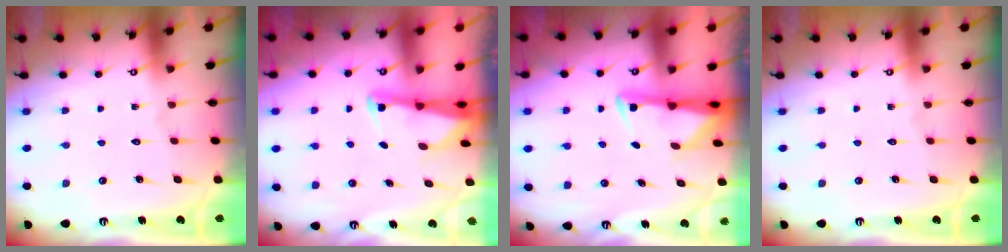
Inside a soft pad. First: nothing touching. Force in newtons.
{"total": 2.6, "press": 2.6, "slide": 0.2}
{"total": 2.8, "press": 2.8, "slide": 0.6}
{"total": 0.0}